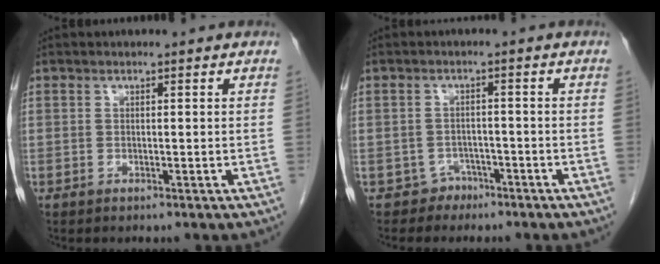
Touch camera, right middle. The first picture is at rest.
{"total": 2.6, "force": [-1.8, 1.7, -0.6], "torque": [0.011, 0.011, -0.028]}